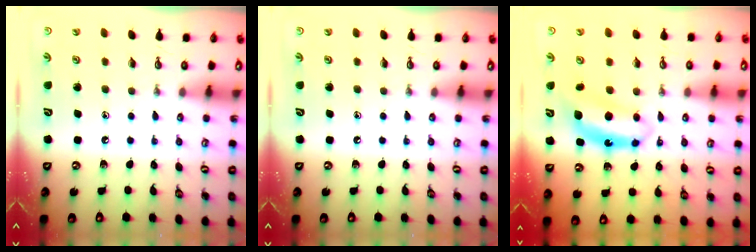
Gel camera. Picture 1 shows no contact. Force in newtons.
{"total": 0.0}
{"total": 7.6, "press": 7.6, "slide": 0.4}